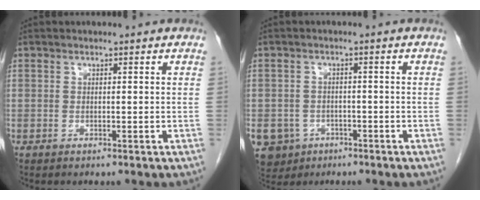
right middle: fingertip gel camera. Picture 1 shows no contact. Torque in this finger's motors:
{"motor_torque": [1.13, -1.01, 0.55, 0.10]}